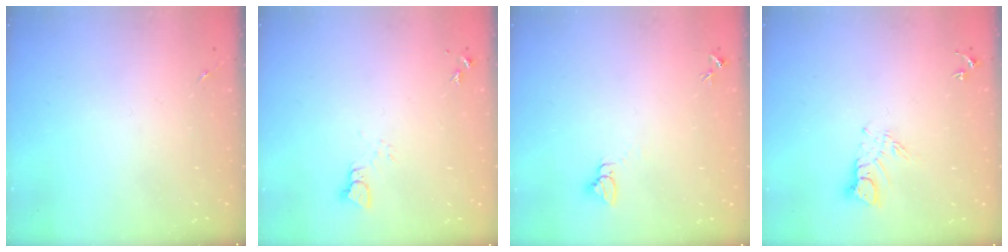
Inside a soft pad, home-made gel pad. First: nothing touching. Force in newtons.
{"total": 2.5, "press": 2.5, "slide": 0.1}
{"total": 2.7, "press": 2.7, "slide": 0.1}
{"total": 6.7, "press": 6.7, "slide": 0.6}